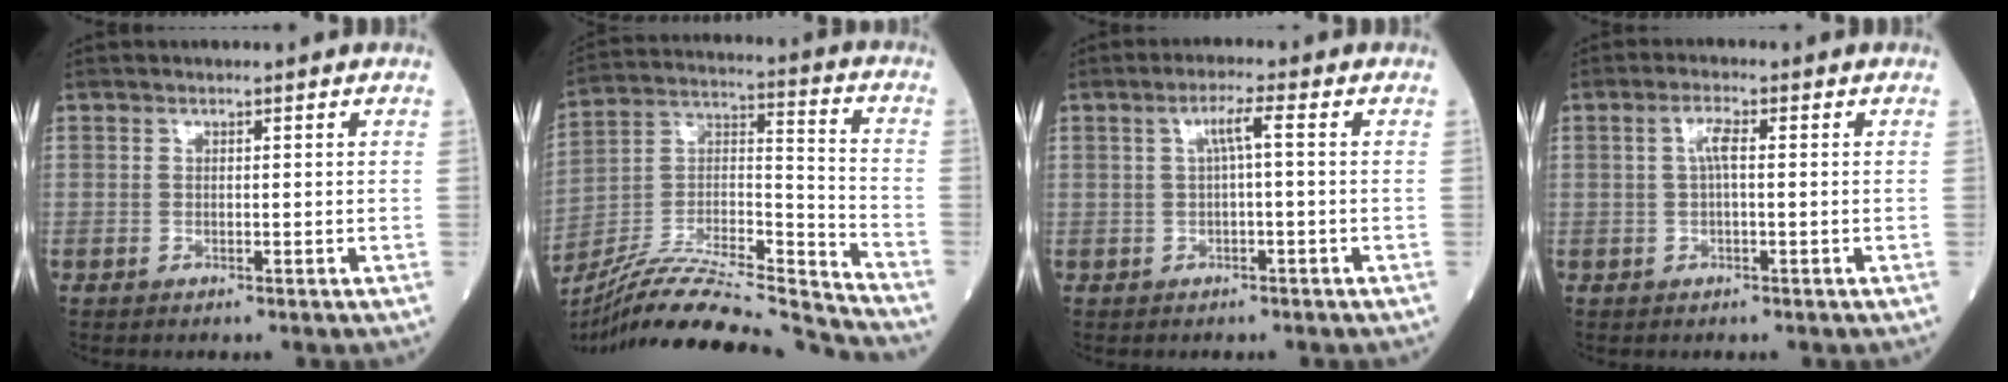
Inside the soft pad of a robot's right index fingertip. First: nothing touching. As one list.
[{"total": 23.2, "force": [-21.8, -0.2, 8.0], "torque": [-0.157, 0.007, -0.363]}, {"total": 3.0, "force": [0.4, -0.1, 3.0], "torque": [-0.054, 0.010, 0.008]}, {"total": 2.6, "force": [0.3, 0.4, 2.5], "torque": [-0.053, 0.006, 0.007]}]